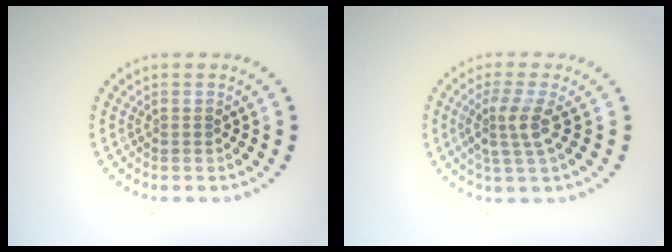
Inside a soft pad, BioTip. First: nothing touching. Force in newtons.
{"total": 2.7, "press": 2.0, "slide": 1.8}